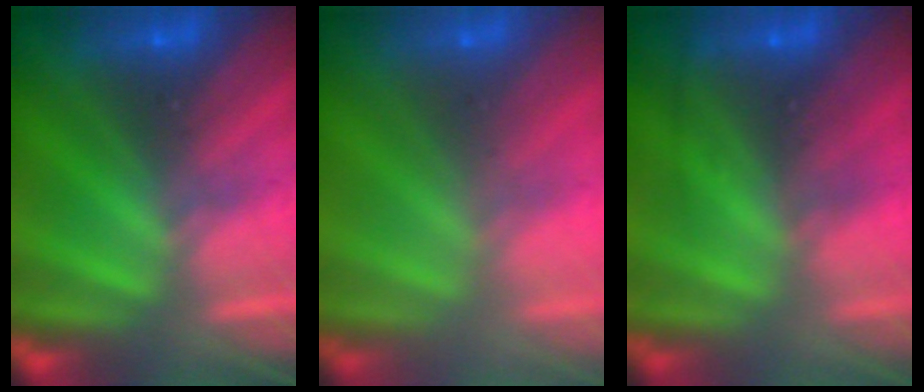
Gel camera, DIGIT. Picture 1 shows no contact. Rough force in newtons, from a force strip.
{"total": 2.2}
{"total": 2.4}